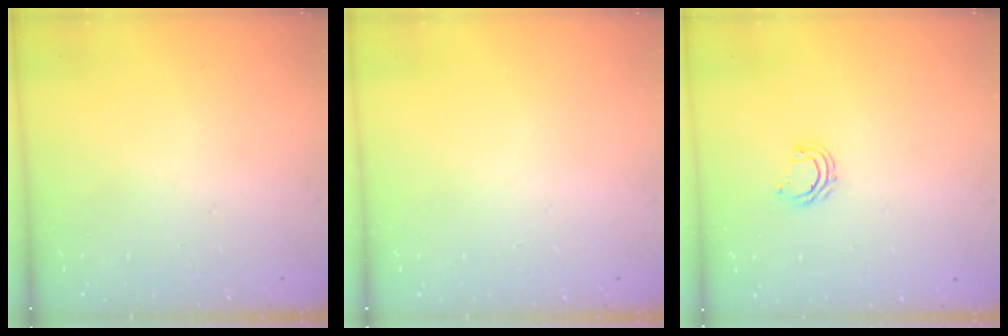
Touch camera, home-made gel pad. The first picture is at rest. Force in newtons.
{"total": 0.0}
{"total": 5.6, "press": 5.4, "slide": 1.4}